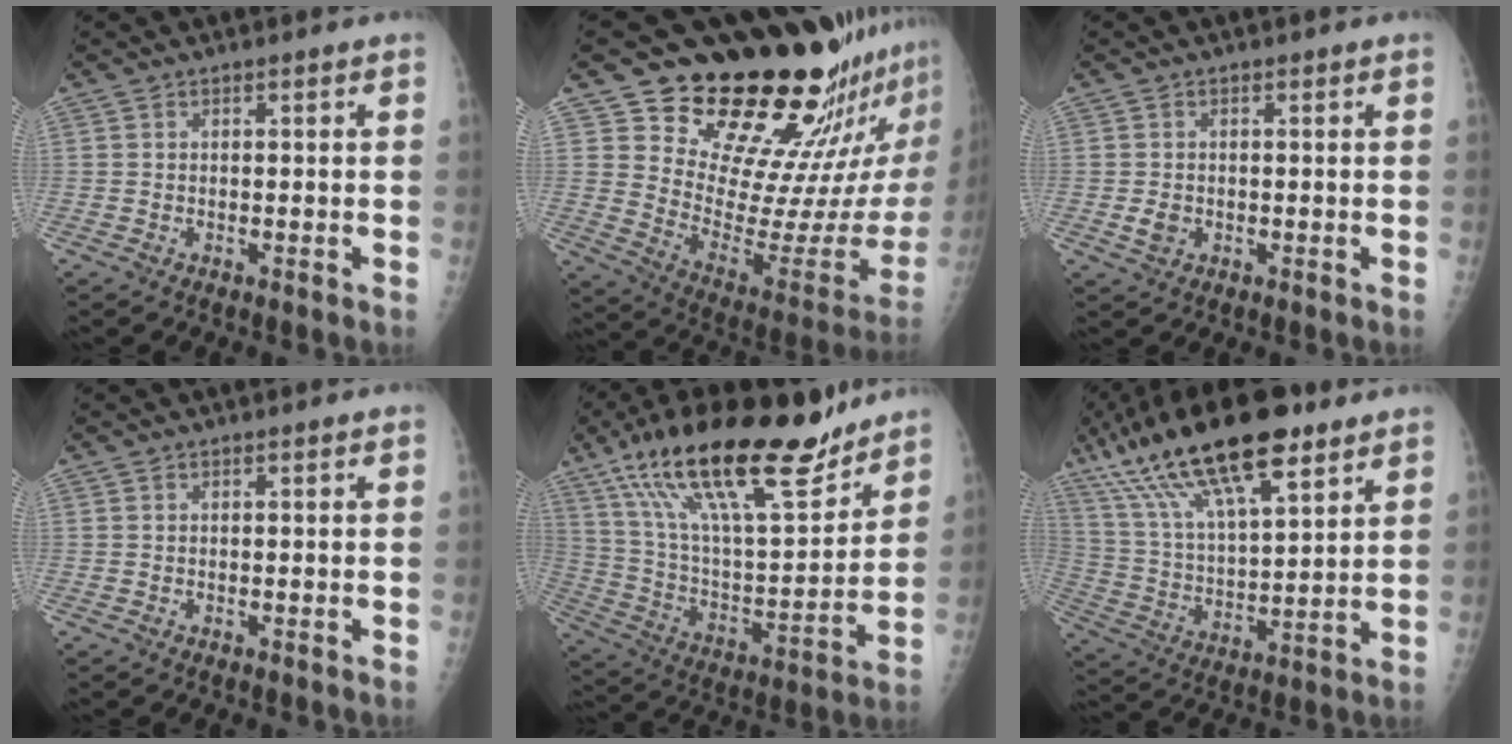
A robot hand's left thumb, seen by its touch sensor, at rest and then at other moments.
{"total": 25.1, "force": [20.1, 7.4, 13.1], "torque": [-0.154, -0.170, 0.288]}
{"total": 2.2, "force": [-0.4, 1.8, 1.2], "torque": [-0.016, 0.000, -0.002]}
{"total": 0.0}
{"total": 27.0, "force": [18.7, 8.4, 17.6], "torque": [-0.270, -0.059, 0.323]}
{"total": 24.0, "force": [14.7, 7.9, 17.2], "torque": [-0.307, -0.026, 0.265]}